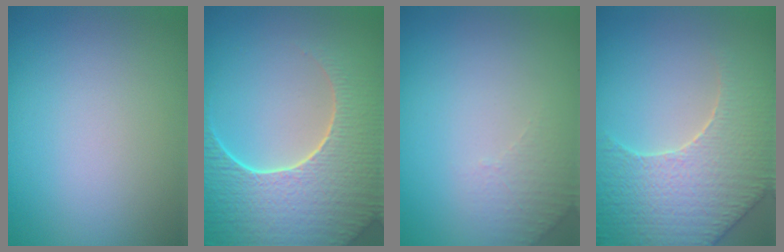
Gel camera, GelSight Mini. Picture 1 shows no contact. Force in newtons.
{"total": 9.1, "press": 6.5, "slide": 6.3}
{"total": 1.6, "press": 1.5, "slide": 0.4}
{"total": 6.5, "press": 5.6, "slide": 3.3}